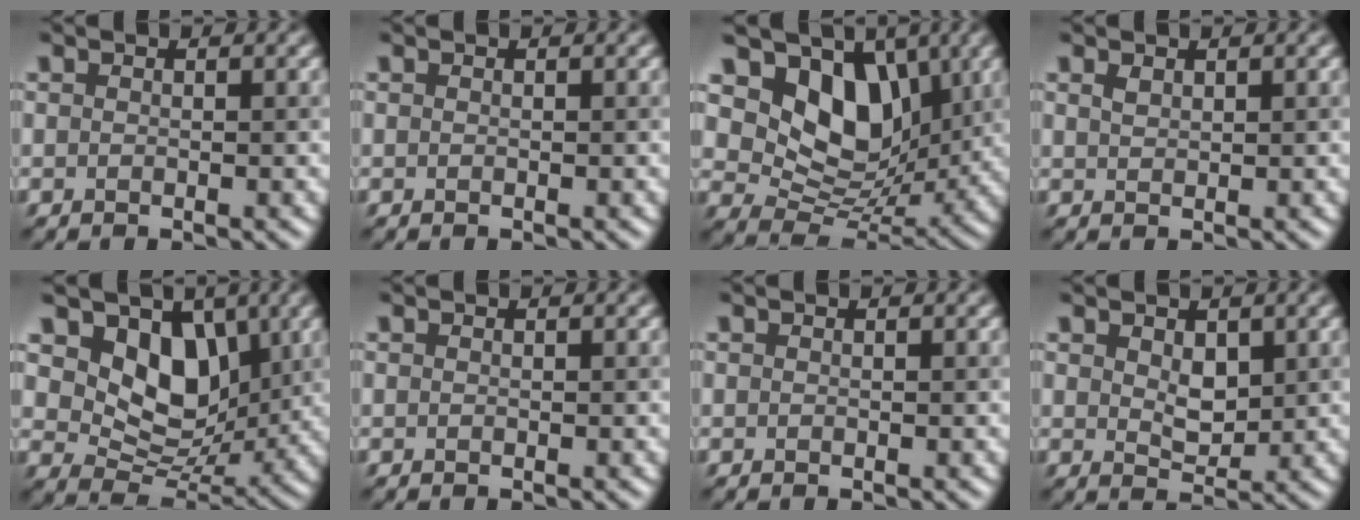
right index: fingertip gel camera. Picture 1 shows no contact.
{"total": 0.0}
{"total": 9.1, "force": [3.1, 6.4, 5.7], "torque": [-0.092, -0.017, 0.052]}
{"total": 0.9, "force": [0.7, 0.4, 0.4], "torque": [-0.012, 0.000, 0.017]}
{"total": 7.1, "force": [2.4, 5.0, 4.5], "torque": [-0.073, -0.016, 0.037]}
{"total": 0.0}
{"total": 0.0}
{"total": 2.4, "force": [0.8, 1.5, 1.7], "torque": [-0.031, -0.005, 0.020]}